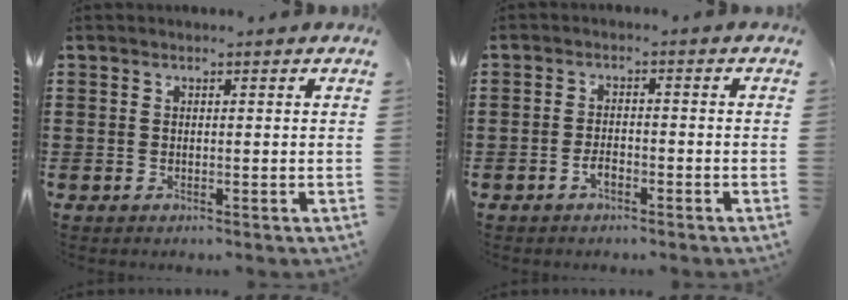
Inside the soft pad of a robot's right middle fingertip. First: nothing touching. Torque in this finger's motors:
{"motor_torque": [0.58, 0.43, 0.18, 0.05]}